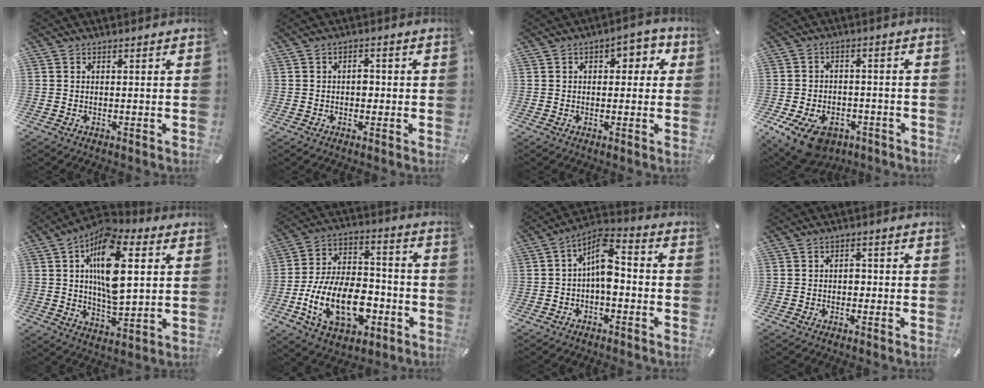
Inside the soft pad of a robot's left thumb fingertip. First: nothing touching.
{"total": 2.5, "force": [-0.3, 1.8, 1.7], "torque": [-0.026, 0.003, -0.010]}
{"total": 4.6, "force": [0.8, 3.1, 3.3], "torque": [-0.037, 0.001, 0.003]}
{"total": 10.6, "force": [-6.2, 6.6, 5.6], "torque": [-0.112, 0.035, -0.108]}
{"total": 16.9, "force": [4.6, 8.5, 13.9], "torque": [-0.248, -0.013, 0.074]}
{"total": 20.6, "force": [-7.3, 12.5, 14.7], "torque": [-0.291, 0.033, -0.121]}
{"total": 8.6, "force": [-1.2, 4.5, 7.3], "torque": [-0.132, 0.003, -0.021]}
{"total": 1.9, "force": [-0.3, 1.4, 1.2], "torque": [-0.016, 0.002, -0.010]}